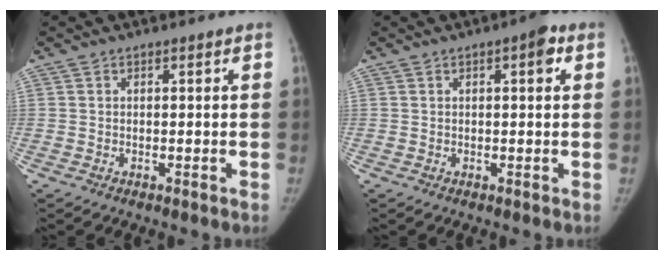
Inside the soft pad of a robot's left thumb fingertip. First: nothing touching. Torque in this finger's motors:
{"motor_torque": [0.18, -0.14, 0.69, -0.59, 0.08]}